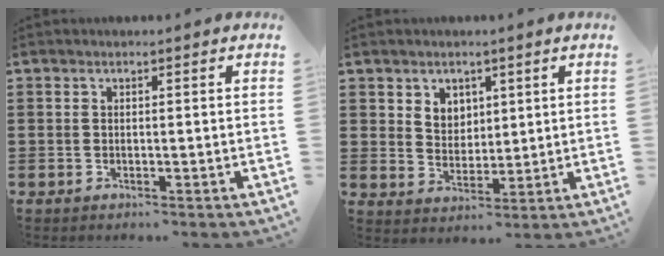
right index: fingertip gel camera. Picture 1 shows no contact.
{"total": 4.1, "force": [2.4, 3.2, 0.6], "torque": [-0.019, 0.006, 0.044]}